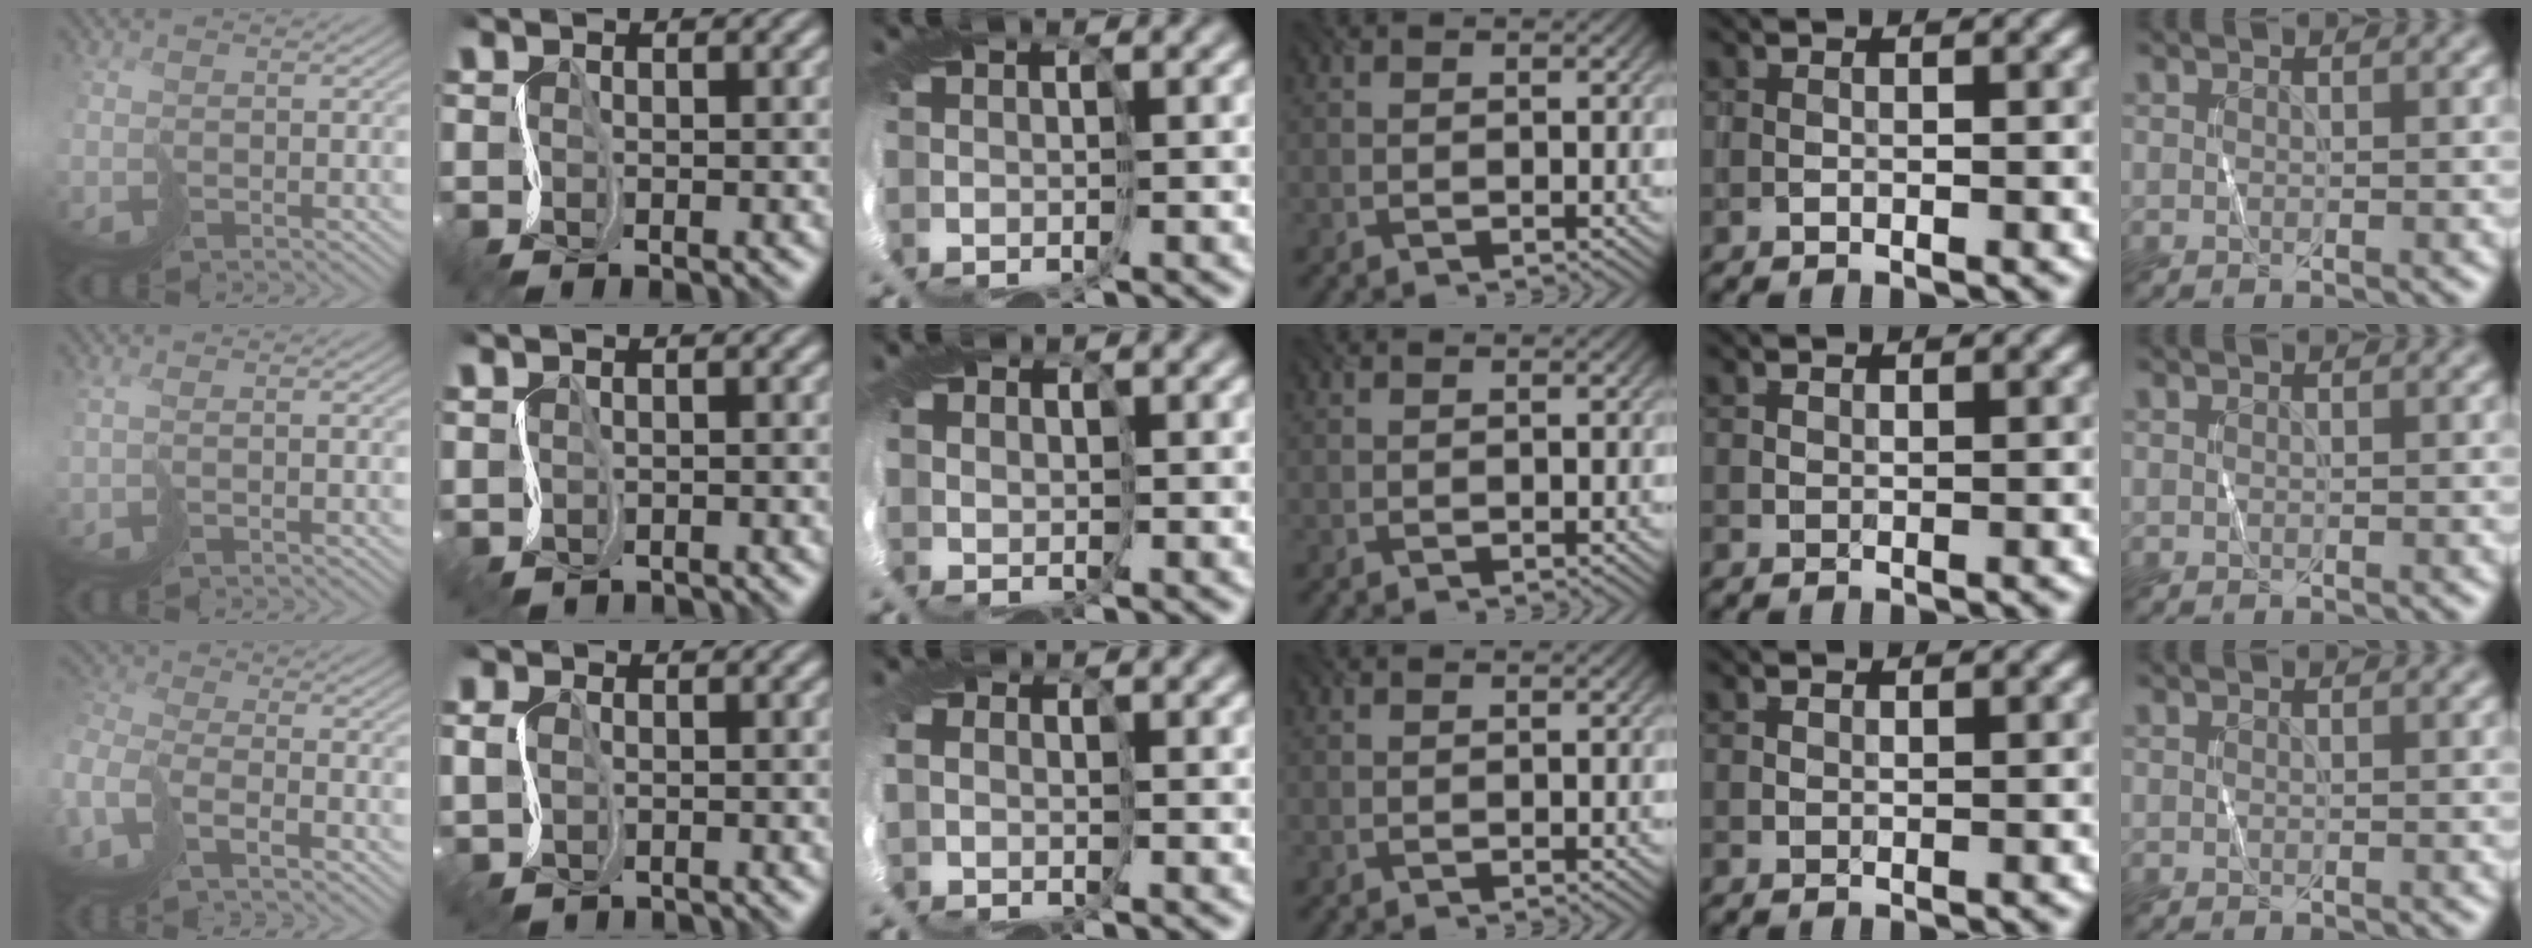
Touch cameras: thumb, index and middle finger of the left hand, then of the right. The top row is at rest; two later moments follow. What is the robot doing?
{"motion": "cut", "object": "wrapping paper"}